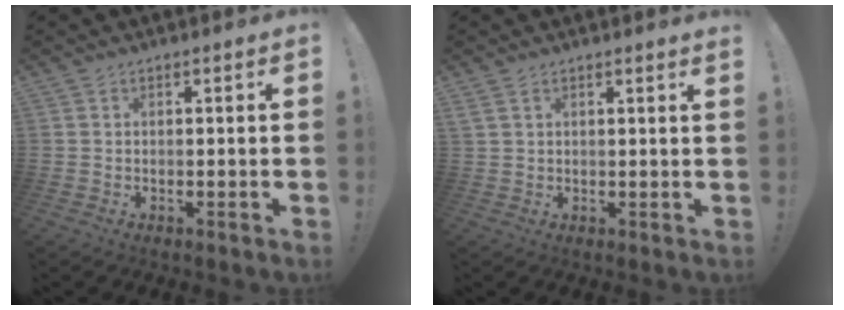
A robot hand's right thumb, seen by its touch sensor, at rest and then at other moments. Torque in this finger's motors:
{"motor_torque": [0.01, 0.10, 0.06, 0.03, 0.05]}